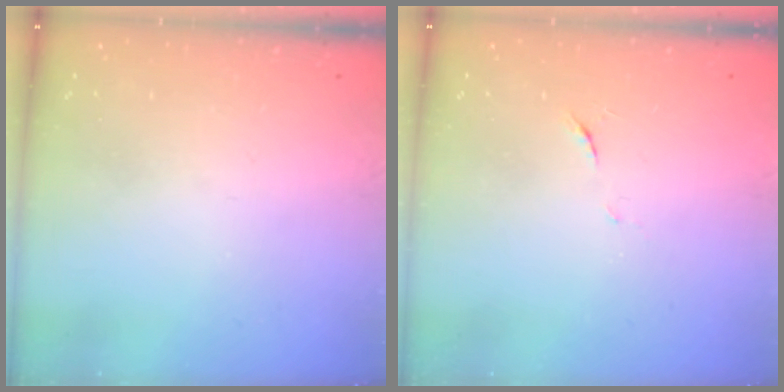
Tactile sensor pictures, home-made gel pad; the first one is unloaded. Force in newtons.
{"total": 4.3, "press": 4.1, "slide": 1.2}